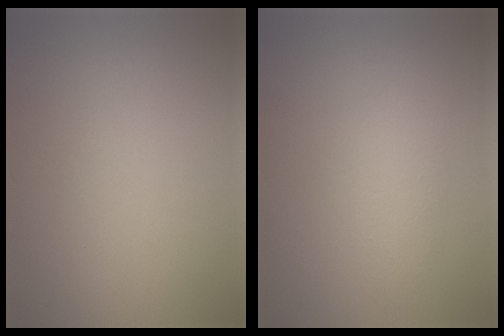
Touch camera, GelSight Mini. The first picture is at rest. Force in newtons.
{"total": 2.2, "press": 2.2, "slide": 0.1}